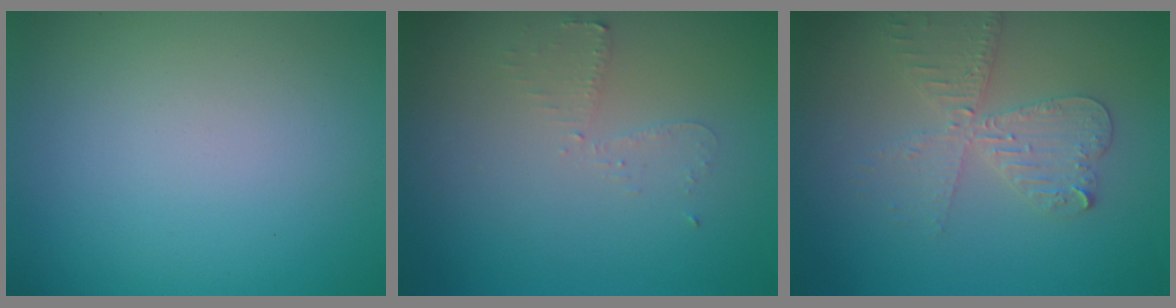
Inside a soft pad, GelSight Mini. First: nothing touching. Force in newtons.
{"total": 1.6, "press": 1.5, "slide": 0.2}
{"total": 4.0, "press": 3.4, "slide": 2.1}